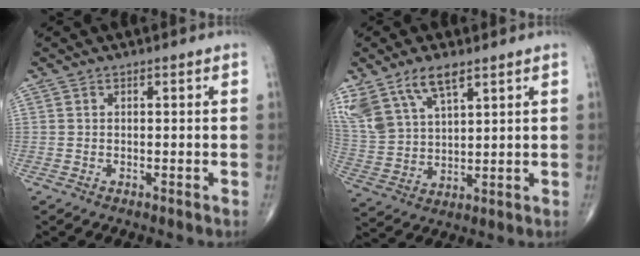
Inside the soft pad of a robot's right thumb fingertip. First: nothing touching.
{"total": 13.1, "force": [8.4, 6.0, 8.1], "torque": [-0.160, -0.021, 0.174]}